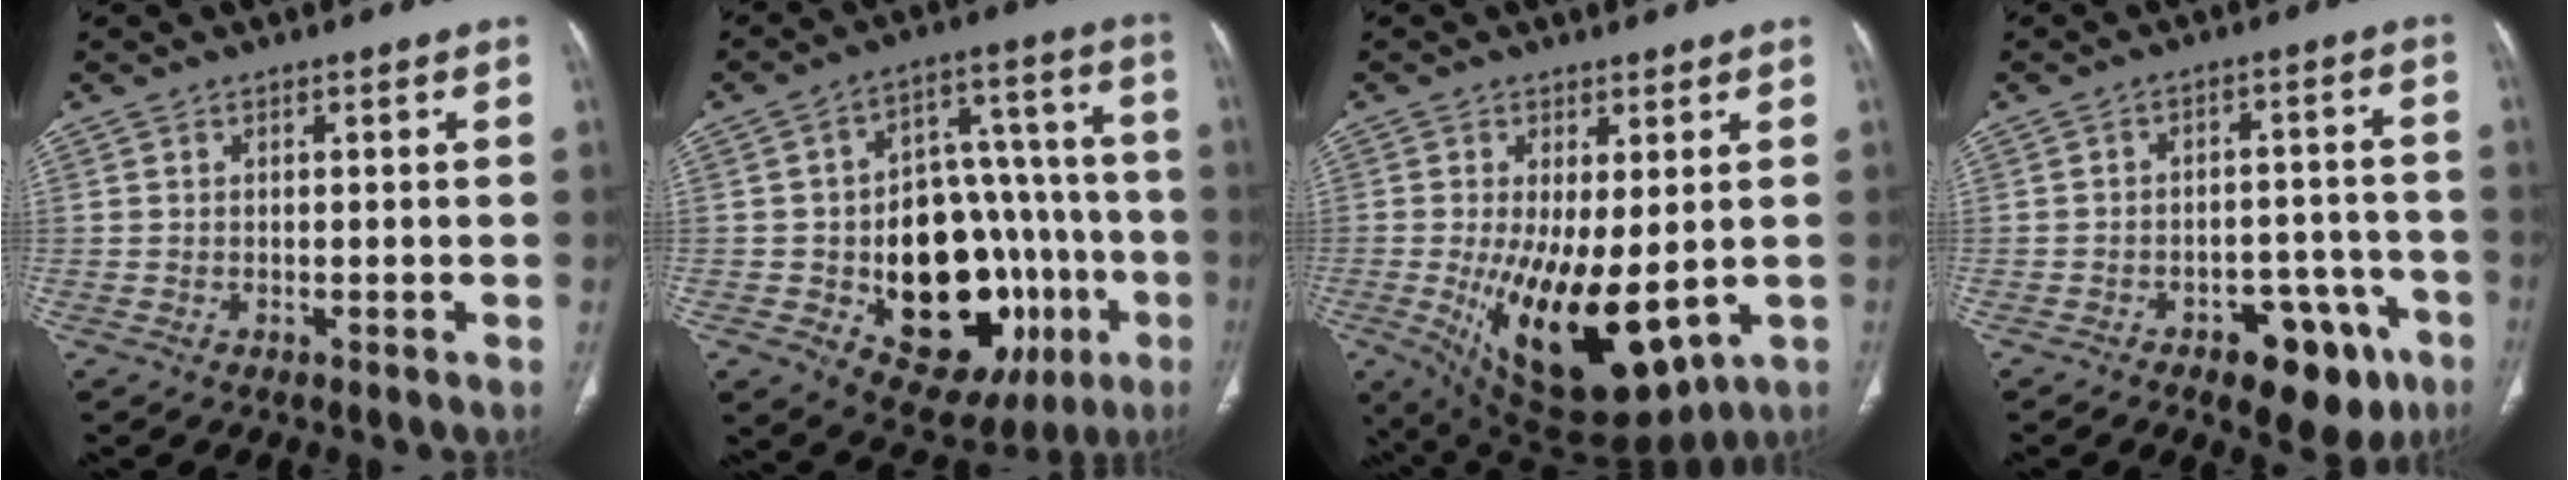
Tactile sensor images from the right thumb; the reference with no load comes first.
{"total": 27.5, "force": [-7.4, 16.6, 20.7], "torque": [-0.248, 0.040, -0.082]}
{"total": 17.0, "force": [-2.4, 7.5, 15.0], "torque": [-0.248, -0.030, -0.009]}
{"total": 12.4, "force": [-6.8, 6.6, 8.1], "torque": [-0.067, 0.044, -0.084]}